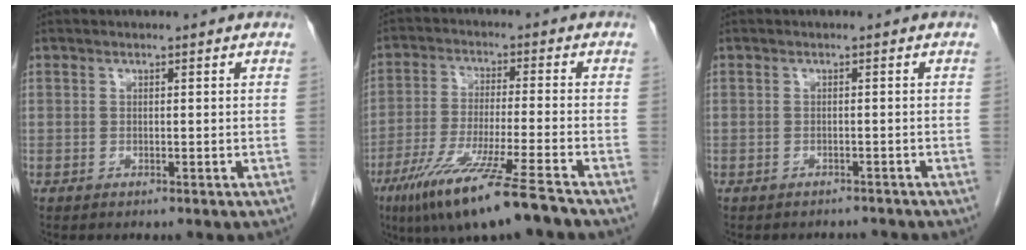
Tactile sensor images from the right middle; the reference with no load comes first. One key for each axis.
{"total": 13.7, "fx": -9.2, "fy": -0.8, "fz": 10.1, "tx": -0.195, "ty": -0.050, "tz": -0.160}
{"total": 2.6, "fx": -2.5, "fy": 0.9, "fz": 0.0, "tx": -0.003, "ty": -0.003, "tz": -0.032}